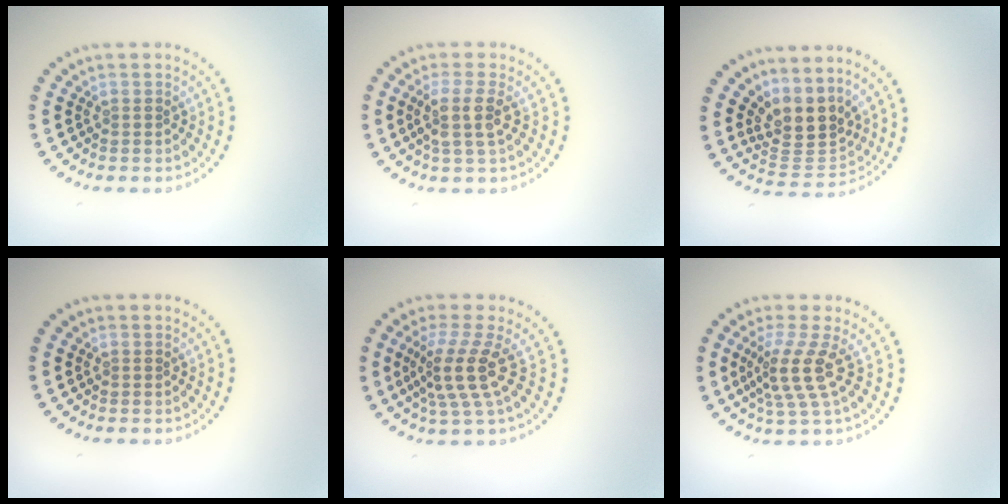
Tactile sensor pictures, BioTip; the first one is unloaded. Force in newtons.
{"total": 2.9, "press": 2.4, "slide": 1.6}
{"total": 3.9, "press": 3.0, "slide": 2.6}
{"total": 0.0}
{"total": 3.9, "press": 2.7, "slide": 2.8}
{"total": 3.6, "press": 2.6, "slide": 2.5}